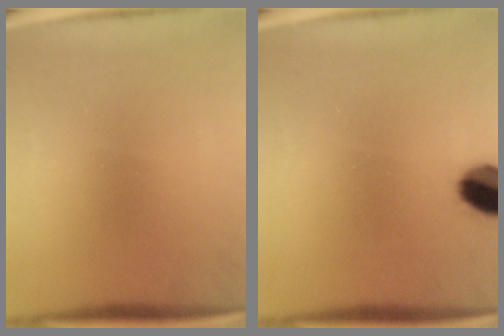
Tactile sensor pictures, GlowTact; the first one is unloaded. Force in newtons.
{"total": 7.5}